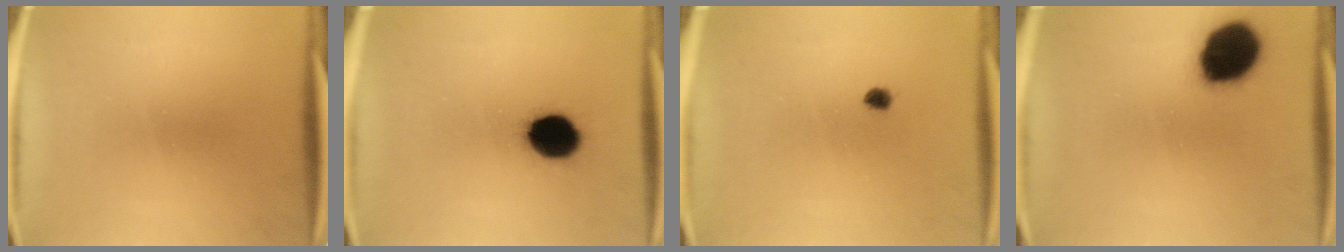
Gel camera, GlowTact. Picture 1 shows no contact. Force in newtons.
{"total": 12.2}
{"total": 1.4}
{"total": 16.0}